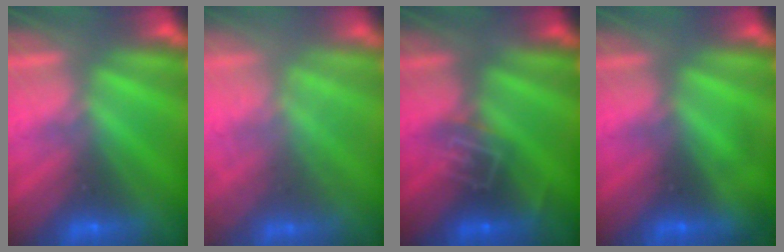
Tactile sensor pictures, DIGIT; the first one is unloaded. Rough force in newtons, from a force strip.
{"total": 1.7}
{"total": 2.7}
{"total": 1.9}